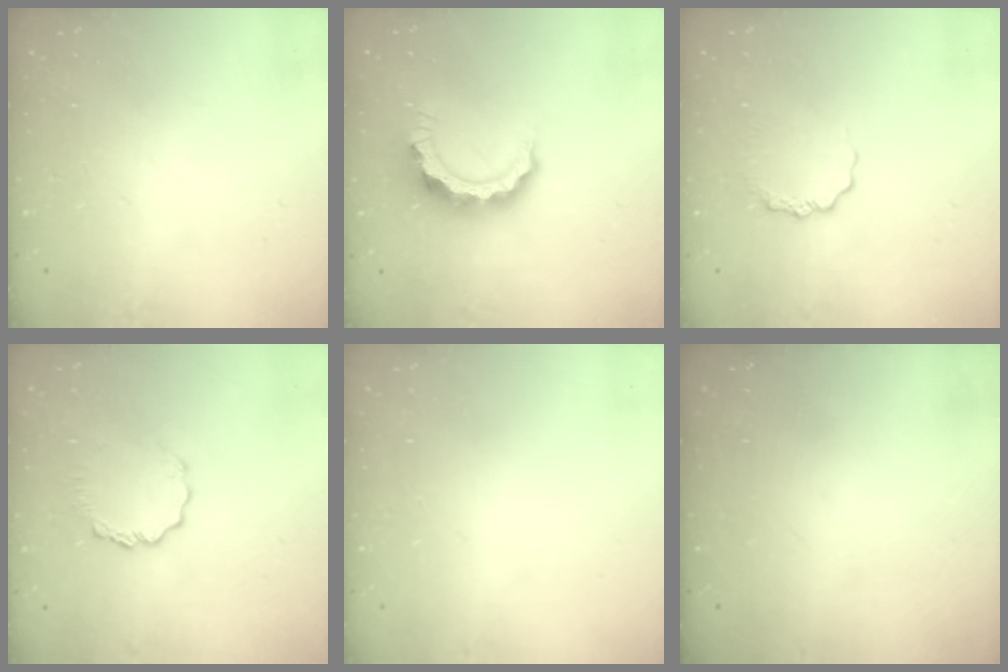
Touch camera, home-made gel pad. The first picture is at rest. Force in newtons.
{"total": 9.5, "press": 9.5, "slide": 0.8}
{"total": 3.7, "press": 3.6, "slide": 0.5}
{"total": 5.4, "press": 5.4, "slide": 0.4}
{"total": 0.0}
{"total": 0.0}